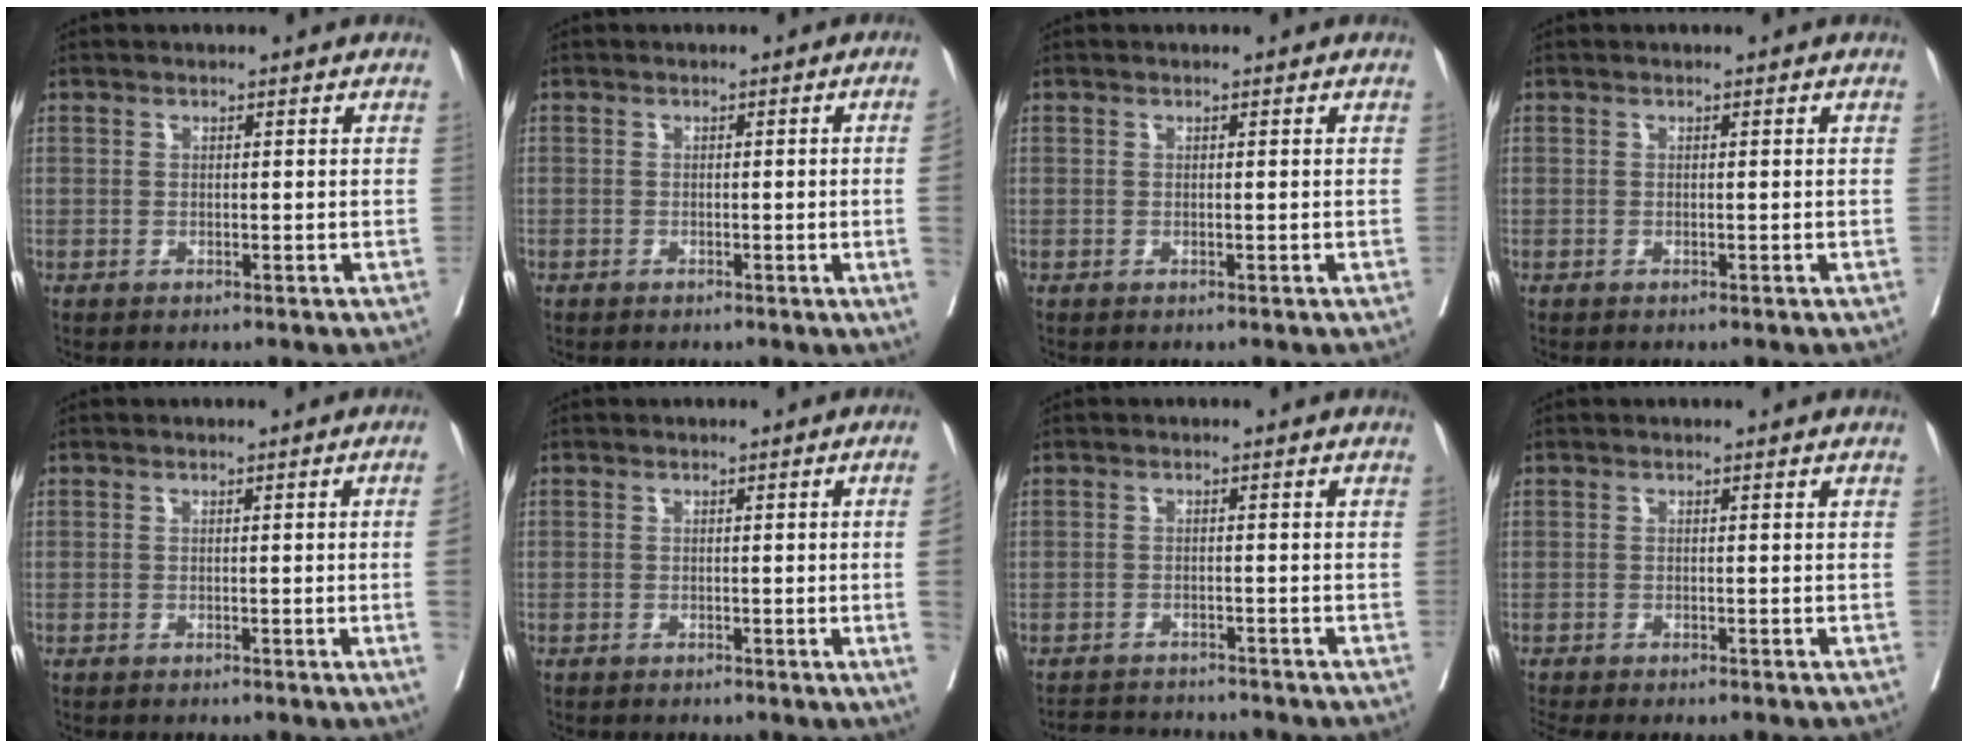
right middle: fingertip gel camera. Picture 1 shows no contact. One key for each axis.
{"total": 3.0, "fx": -0.5, "fy": -1.3, "fz": 2.7, "tx": -0.033, "ty": -0.005, "tz": -0.006}
{"total": 0.0}
{"total": 0.0}
{"total": 3.0, "fx": -0.4, "fy": -1.2, "fz": 2.7, "tx": -0.034, "ty": -0.005, "tz": -0.004}
{"total": 3.6, "fx": -0.6, "fy": -1.5, "fz": 3.2, "tx": -0.040, "ty": -0.007, "tz": -0.008}
{"total": 5.2, "fx": -5.2, "fy": 0.4, "fz": 0.4, "tx": -0.007, "ty": -0.006, "tz": -0.083}
{"total": 3.0, "fx": -2.7, "fy": 0.0, "fz": 1.3, "tx": -0.022, "ty": -0.010, "tz": -0.044}